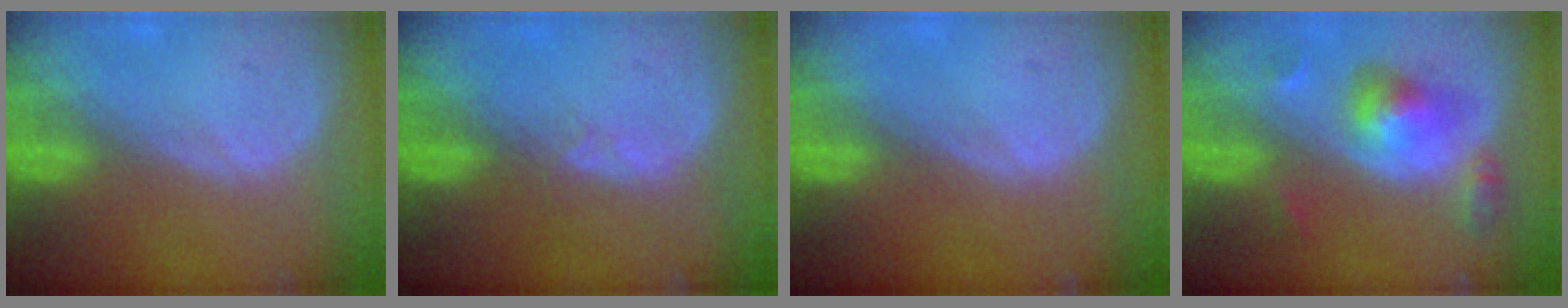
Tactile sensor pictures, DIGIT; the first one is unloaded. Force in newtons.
{"total": 1.4, "press": 1.2, "slide": 0.8}
{"total": 0.0}
{"total": 5.9, "press": 5.5, "slide": 1.9}